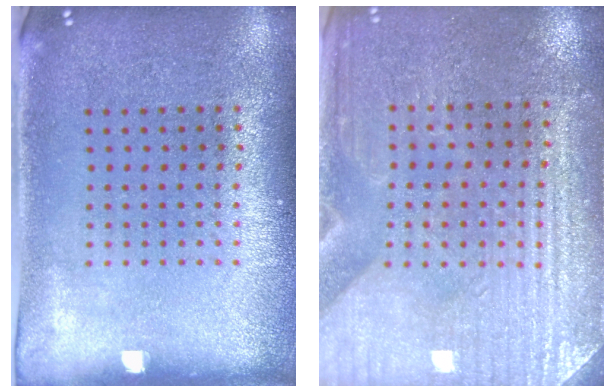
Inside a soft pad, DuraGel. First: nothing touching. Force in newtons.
{"total": 3.1, "press": 3.1, "slide": 0.6}